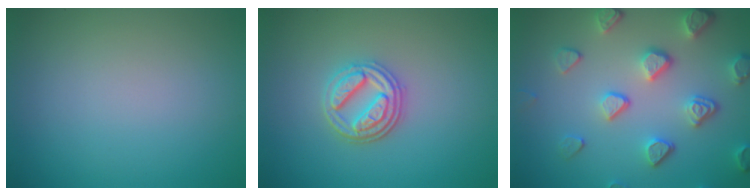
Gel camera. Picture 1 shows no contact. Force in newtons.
{"total": 3.6, "press": 3.1, "slide": 1.7}
{"total": 5.0, "press": 4.0, "slide": 2.9}